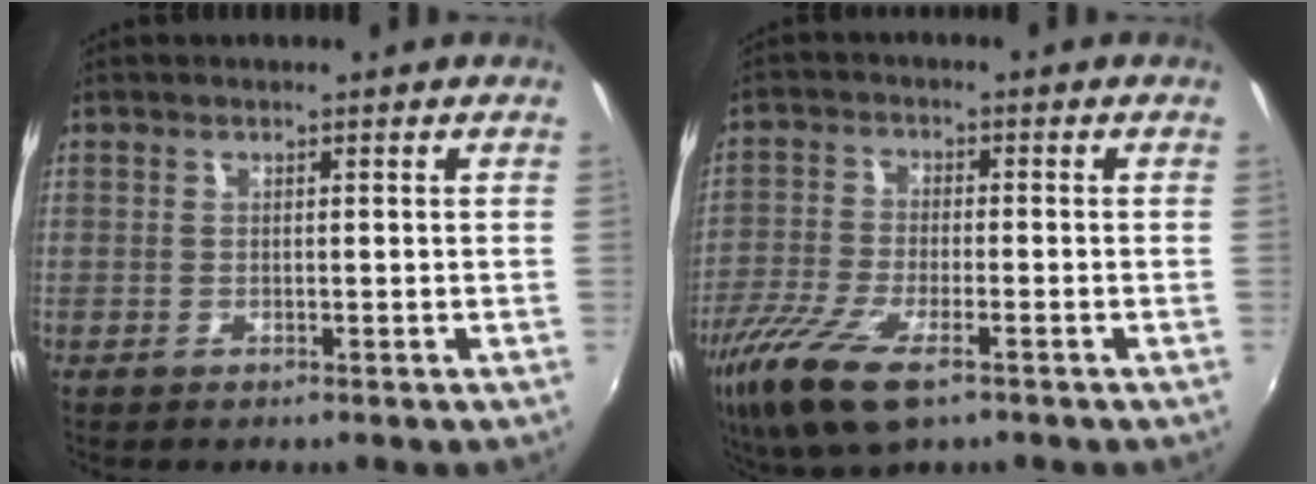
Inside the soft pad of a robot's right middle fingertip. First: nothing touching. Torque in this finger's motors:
{"motor_torque": [1.31, -0.83, 0.61, 0.21]}